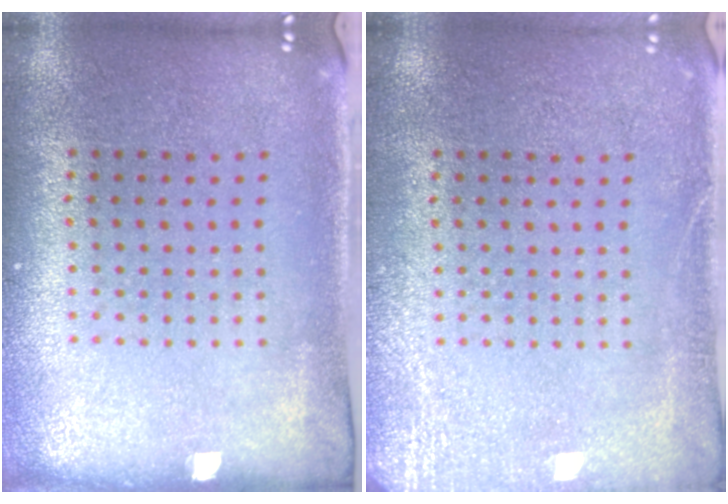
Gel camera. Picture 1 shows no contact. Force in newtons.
{"total": 2.8, "press": 2.7, "slide": 0.4}